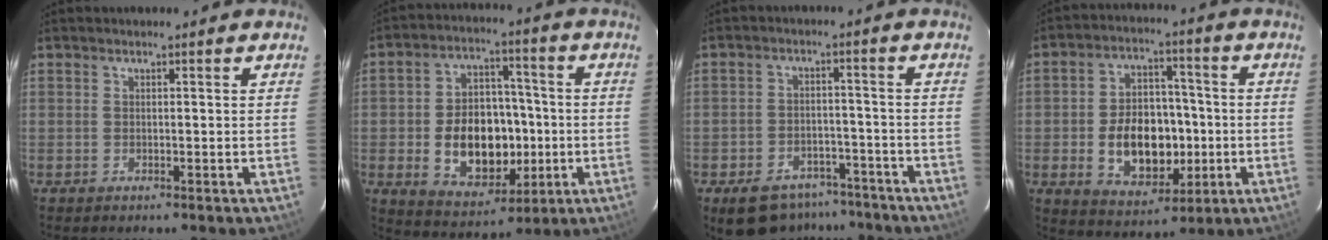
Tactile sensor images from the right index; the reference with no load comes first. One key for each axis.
{"total": 15.3, "fx": -2.6, "fy": 10.7, "fz": 10.6, "tx": -0.209, "ty": 0.019, "tz": -0.017}
{"total": 12.2, "fx": -9.1, "fy": 6.8, "fz": 4.4, "tx": -0.102, "ty": 0.016, "tz": -0.113}
{"total": 14.0, "fx": -2.5, "fy": 9.6, "fz": 9.9, "tx": -0.193, "ty": 0.016, "tz": -0.020}